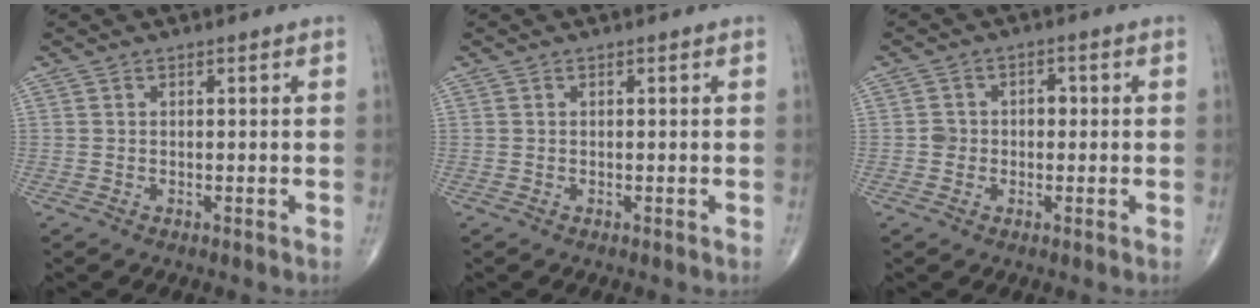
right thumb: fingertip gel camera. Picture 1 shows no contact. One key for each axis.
{"total": 0.0}
{"total": 3.5, "fx": -0.2, "fy": 3.0, "fz": 1.8, "tx": -0.010, "ty": 0.016, "tz": -0.005}